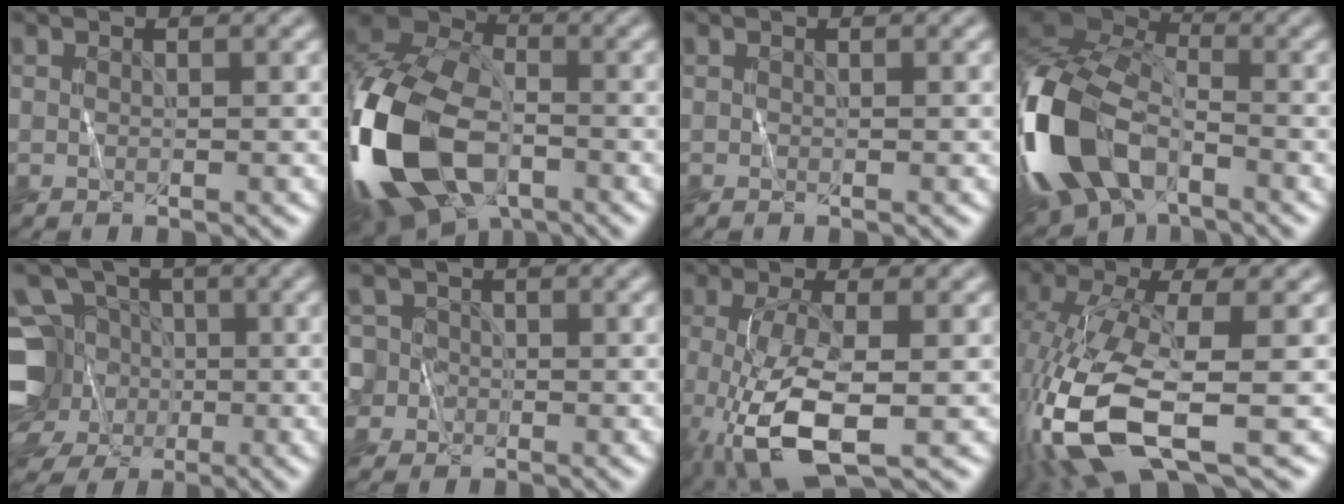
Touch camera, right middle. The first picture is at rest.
{"total": 16.0, "force": [-5.7, 9.7, 11.4], "torque": [-0.264, -0.024, -0.122]}
{"total": 0.0}
{"total": 14.5, "force": [-6.0, 8.2, 10.3], "torque": [-0.236, -0.006, -0.131]}
{"total": 11.9, "force": [-2.9, 10.6, 4.7], "torque": [-0.114, 0.002, -0.080]}
{"total": 5.0, "force": [-1.3, 4.6, 1.4], "torque": [-0.026, 0.012, -0.047]}
{"total": 6.9, "force": [-2.2, 2.2, 6.2], "torque": [-0.137, -0.007, -0.046]}
{"total": 10.6, "force": [-3.6, 4.0, 9.1], "torque": [-0.210, -0.014, -0.073]}